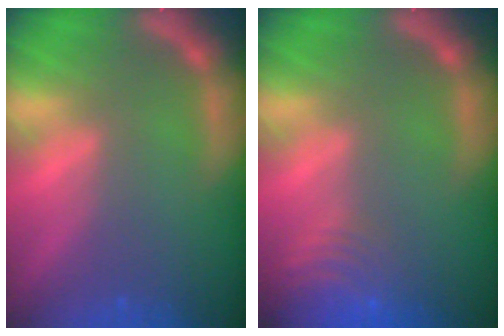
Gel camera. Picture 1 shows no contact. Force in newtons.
{"total": 9.0}